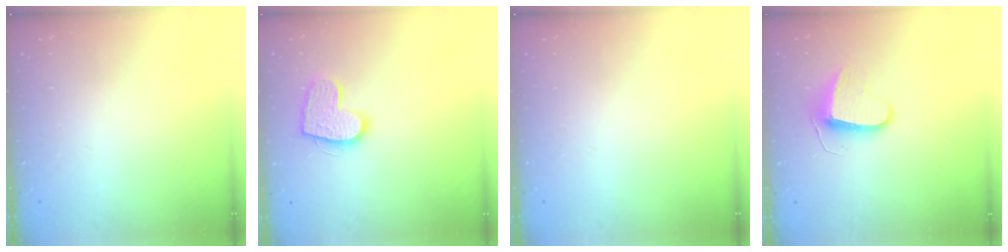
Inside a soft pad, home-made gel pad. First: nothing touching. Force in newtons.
{"total": 13.3, "press": 13.3, "slide": 0.9}
{"total": 0.0}
{"total": 8.9, "press": 8.9, "slide": 0.7}